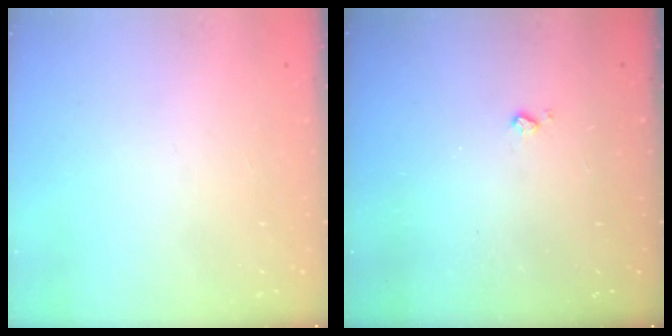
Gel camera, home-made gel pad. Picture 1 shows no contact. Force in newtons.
{"total": 3.8, "press": 3.8, "slide": 0.6}